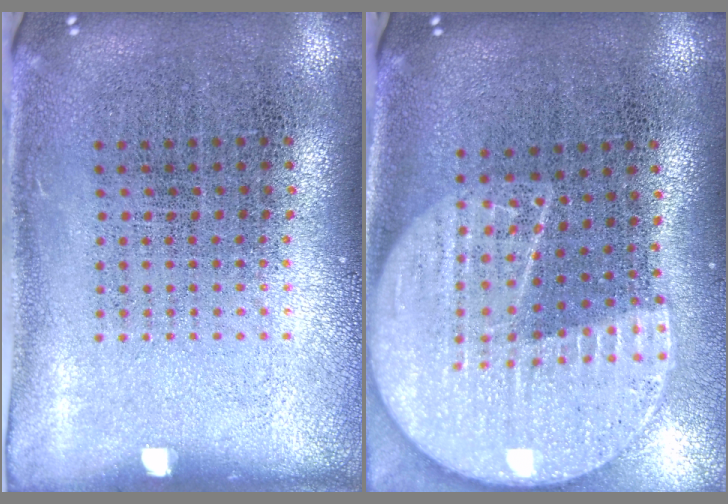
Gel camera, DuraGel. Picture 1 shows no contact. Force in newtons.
{"total": 2.3, "press": 2.0, "slide": 1.1}